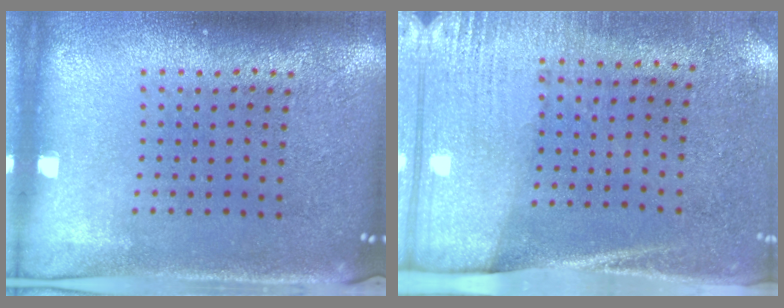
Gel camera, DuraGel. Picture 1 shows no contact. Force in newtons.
{"total": 2.7, "press": 2.4, "slide": 1.4}